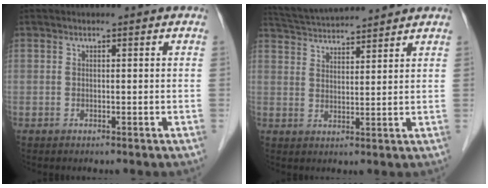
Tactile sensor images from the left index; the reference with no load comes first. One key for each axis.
{"total": 9.7, "fx": 9.3, "fy": 0.0, "fz": 2.7, "tx": -0.061, "ty": 0.029, "tz": 0.155}